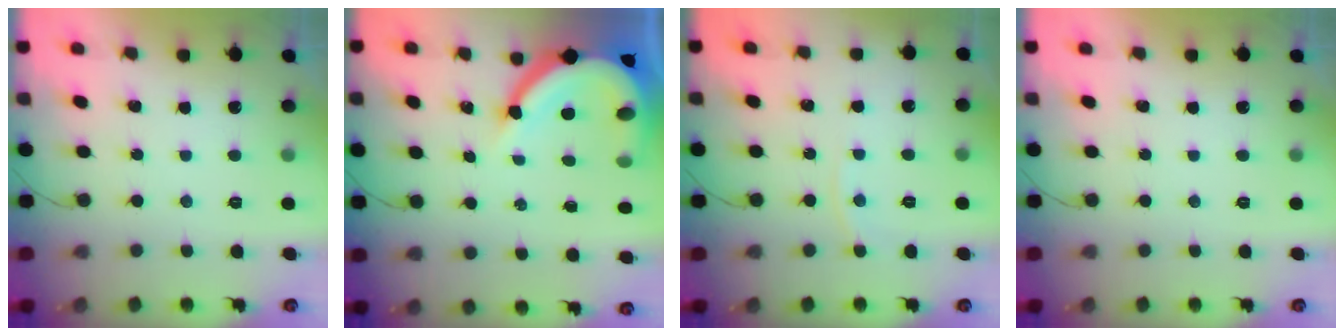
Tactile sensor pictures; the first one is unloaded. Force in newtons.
{"total": 15.4, "press": 15.3, "slide": 1.8}
{"total": 2.9, "press": 2.8, "slide": 0.4}
{"total": 0.0}